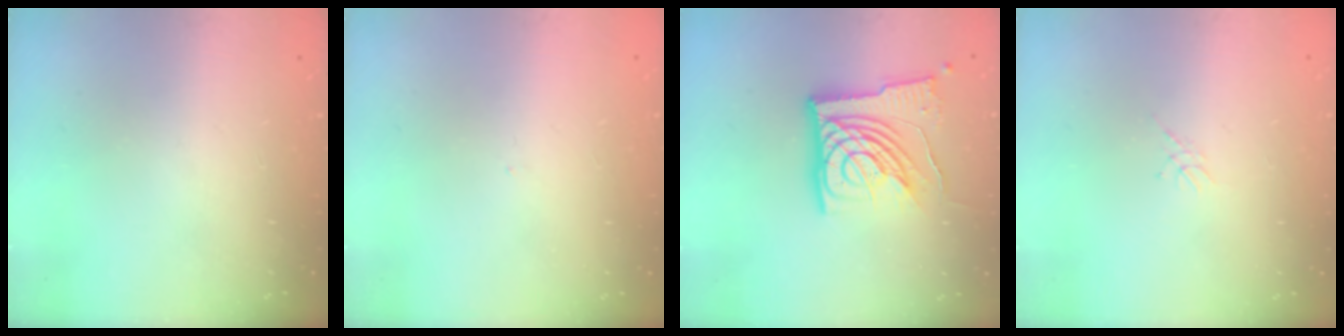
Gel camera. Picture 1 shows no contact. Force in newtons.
{"total": 0.0}
{"total": 15.6, "press": 15.5, "slide": 1.6}
{"total": 1.1, "press": 1.1, "slide": 0.3}